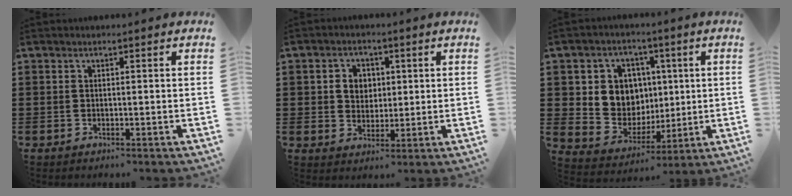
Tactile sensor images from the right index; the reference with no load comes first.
{"total": 3.8, "force": [0.7, 3.4, 1.7], "torque": [-0.047, 0.013, 0.008]}
{"total": 8.3, "force": [1.8, 7.7, 2.4], "torque": [-0.073, -0.003, 0.037]}